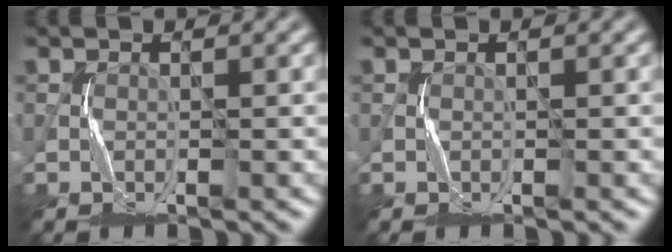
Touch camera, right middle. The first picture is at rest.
{"total": 0.0}